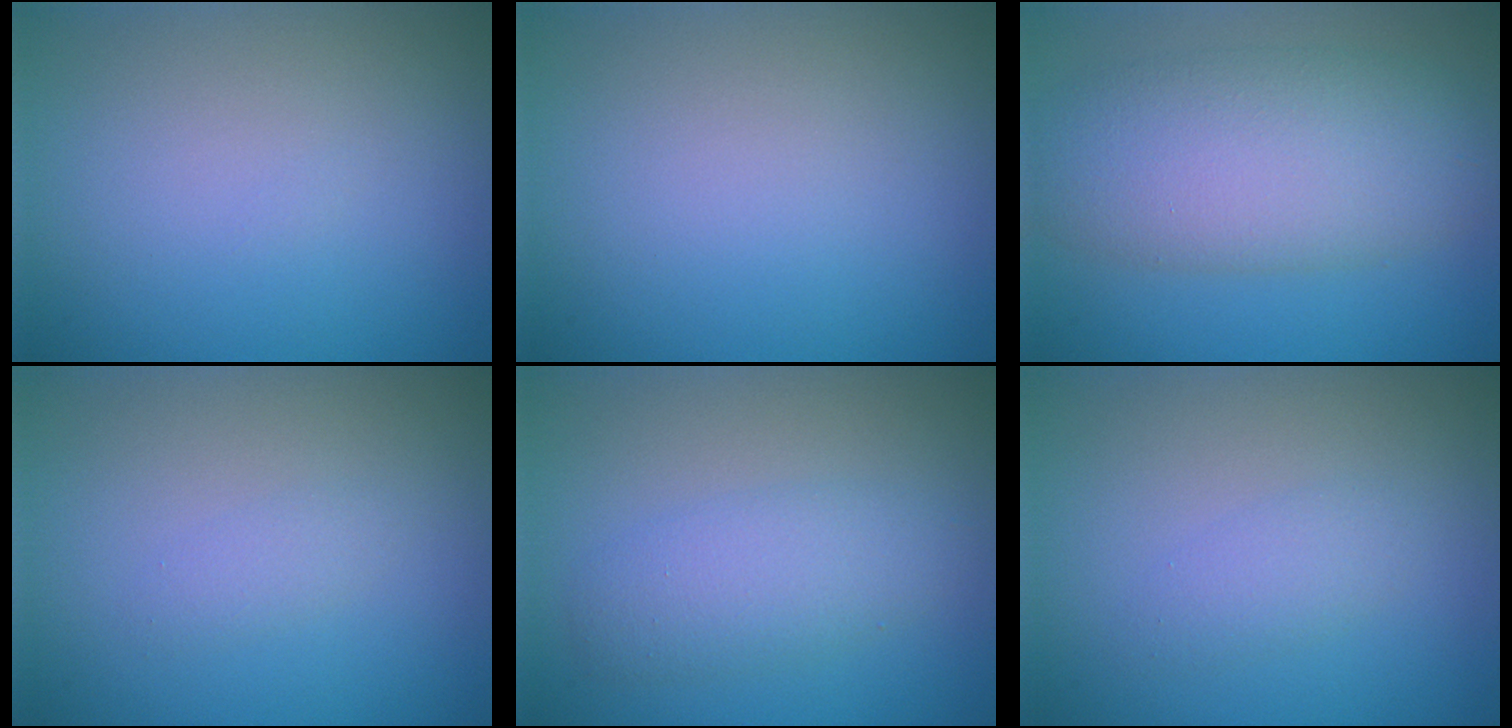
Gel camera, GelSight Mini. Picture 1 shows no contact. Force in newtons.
{"total": 0.0}
{"total": 7.8, "press": 7.8, "slide": 0.3}
{"total": 1.0, "press": 1.0, "slide": 0.1}
{"total": 3.3, "press": 3.3, "slide": 0.1}
{"total": 1.5, "press": 1.5, "slide": 0.1}